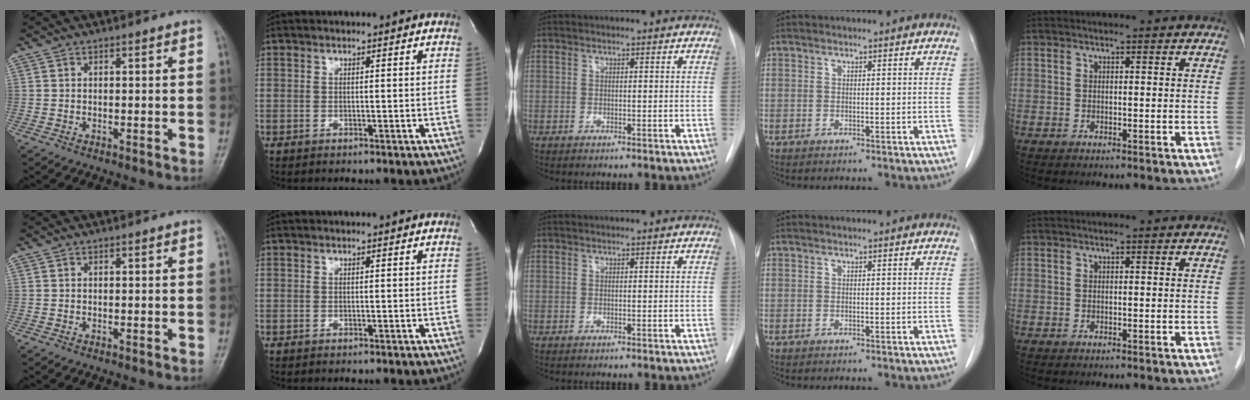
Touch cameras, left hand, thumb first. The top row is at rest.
{}